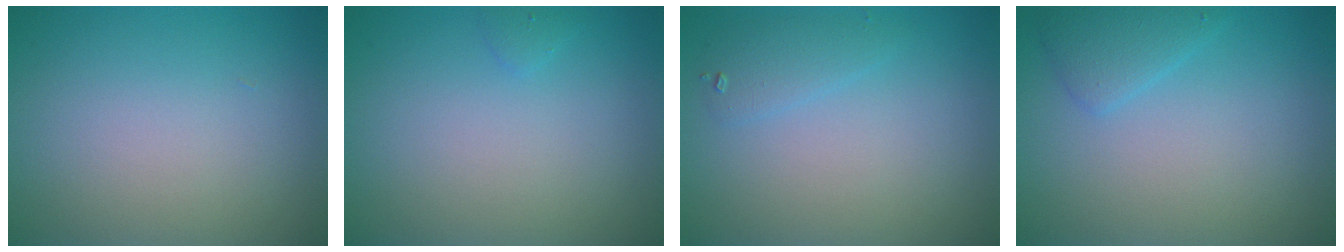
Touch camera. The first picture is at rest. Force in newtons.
{"total": 0.5, "press": 0.5, "slide": 0.1}
{"total": 1.4, "press": 1.4, "slide": 0.0}
{"total": 1.9, "press": 1.9, "slide": 0.1}